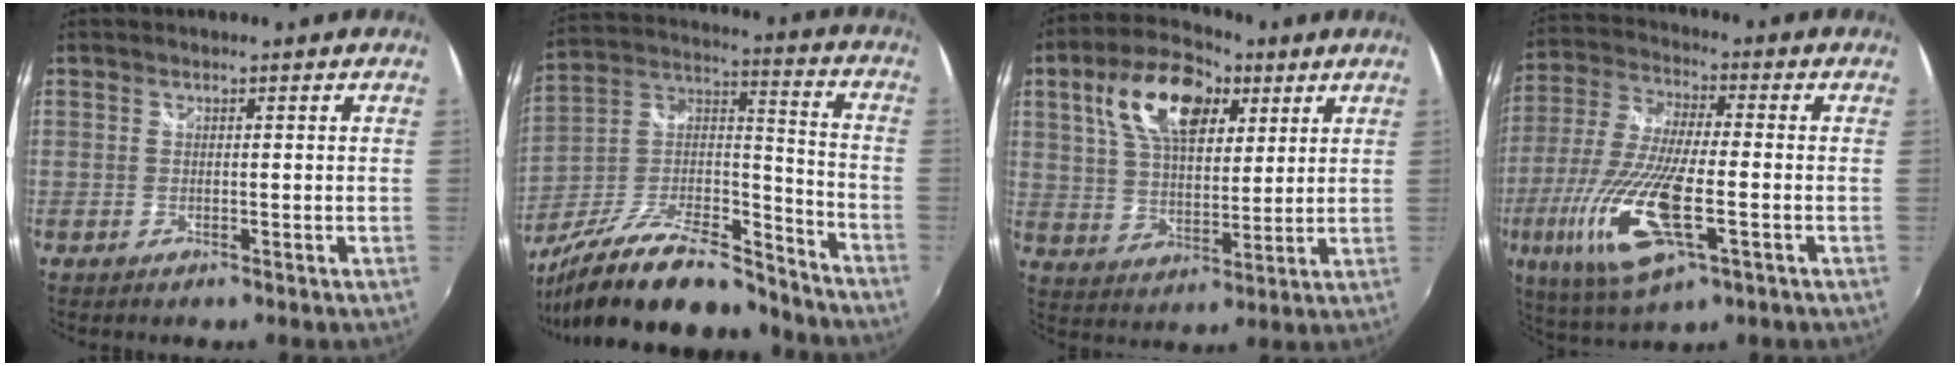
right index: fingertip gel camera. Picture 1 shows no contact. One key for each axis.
{"total": 25.6, "fx": -19.1, "fy": 8.9, "fz": 14.5, "tx": -0.271, "ty": 0.000, "tz": -0.305}
{"total": 15.7, "fx": 7.0, "fy": 8.4, "fz": 11.3, "tx": -0.211, "ty": 0.027, "tz": 0.120}
{"total": 18.7, "fx": -5.9, "fy": 5.8, "fz": 16.8, "tx": -0.357, "ty": -0.031, "tz": -0.112}